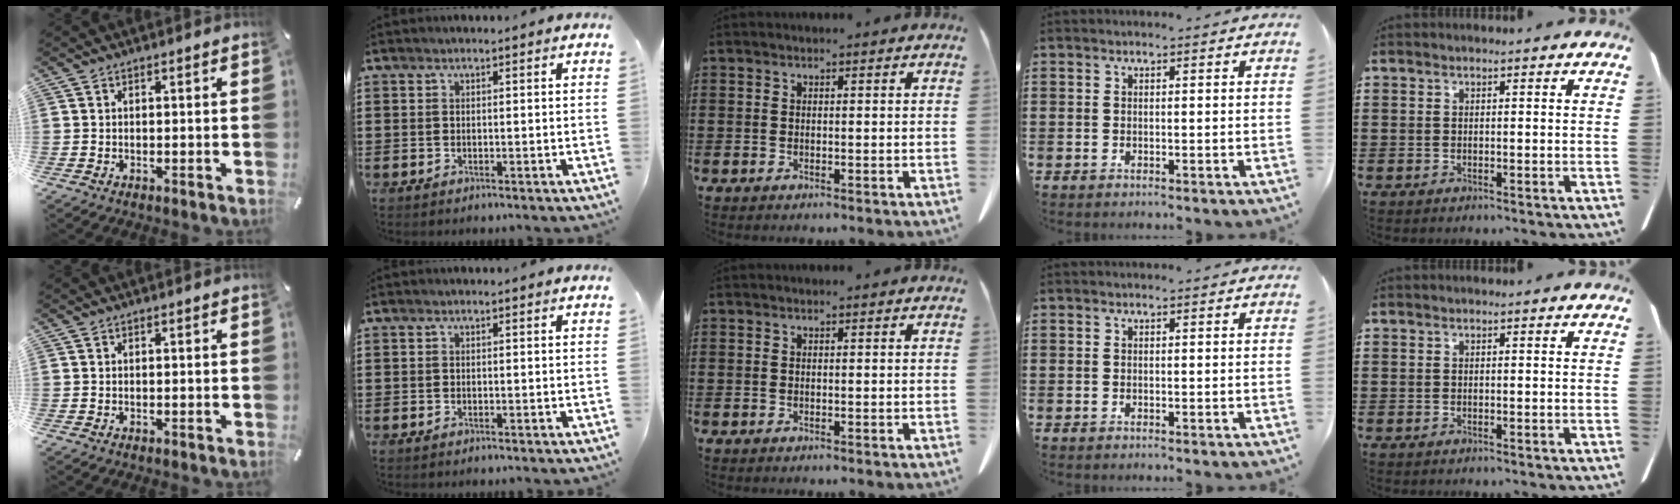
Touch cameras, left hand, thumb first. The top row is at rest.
{}